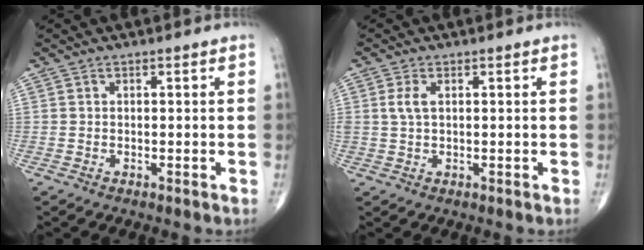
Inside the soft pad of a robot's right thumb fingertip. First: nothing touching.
{"total": 2.8, "force": [0.6, 1.4, 2.3], "torque": [-0.057, 0.006, 0.013]}